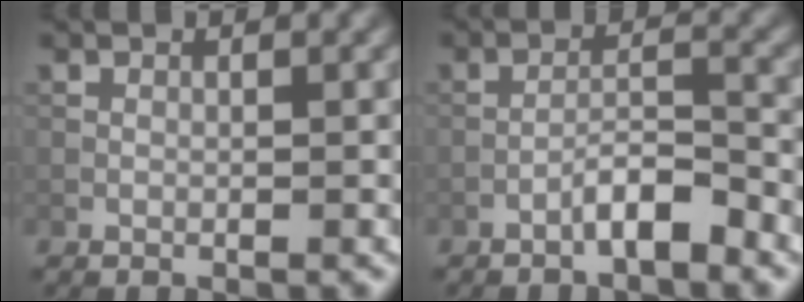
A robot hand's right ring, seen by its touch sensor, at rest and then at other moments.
{"total": 3.2, "force": [-2.3, 0.5, 2.2], "torque": [-0.037, 0.015, -0.044]}